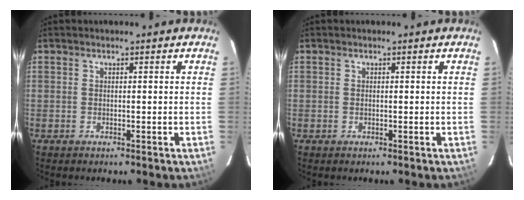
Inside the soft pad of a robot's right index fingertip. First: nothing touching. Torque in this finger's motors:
{"motor_torque": [0.06, 0.03, -0.02, -0.01]}